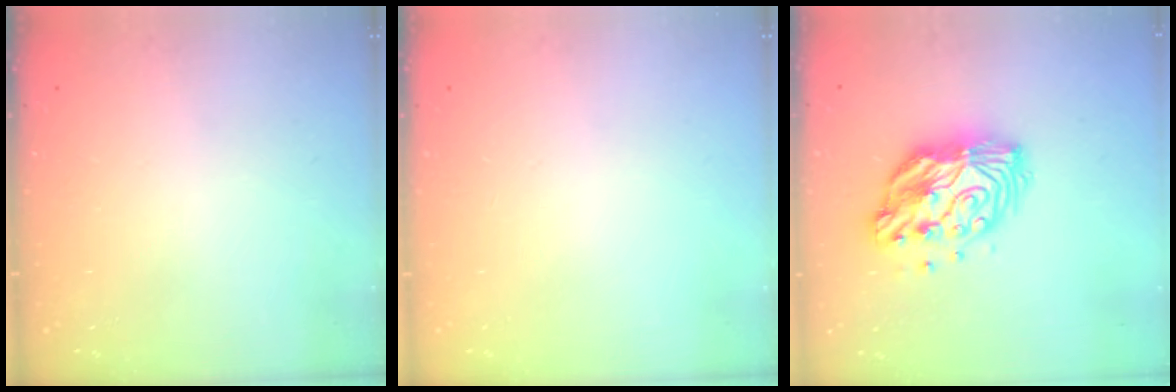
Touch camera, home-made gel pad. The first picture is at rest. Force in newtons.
{"total": 0.0}
{"total": 12.8, "press": 12.8, "slide": 0.9}